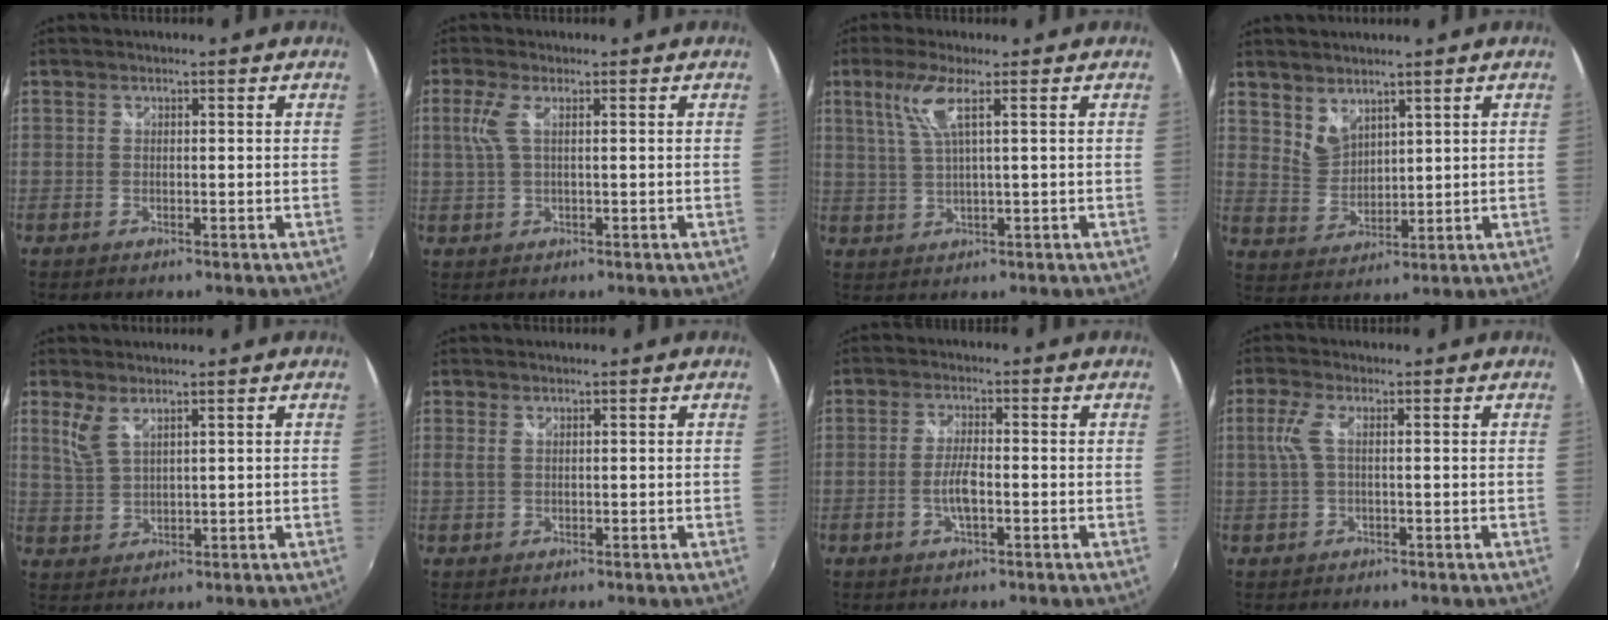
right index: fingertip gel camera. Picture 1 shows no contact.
{"total": 3.6, "force": [0.9, 0.8, 3.4], "torque": [-0.078, 0.004, 0.022]}
{"total": 5.6, "force": [2.4, 0.0, 5.0], "torque": [-0.104, 0.001, 0.055]}
{"total": 5.4, "force": [4.3, 2.7, 1.8], "torque": [-0.027, 0.002, 0.093]}
{"total": 4.0, "force": [2.6, 1.2, 2.8], "torque": [-0.060, -0.004, 0.057]}
{"total": 1.2, "force": [0.6, 0.5, 1.0], "torque": [-0.023, 0.000, 0.009]}
{"total": 4.1, "force": [-1.2, 1.0, 3.8], "torque": [-0.079, -0.003, -0.023]}
{"total": 3.6, "force": [0.4, 0.7, 3.5], "torque": [-0.078, 0.004, 0.012]}